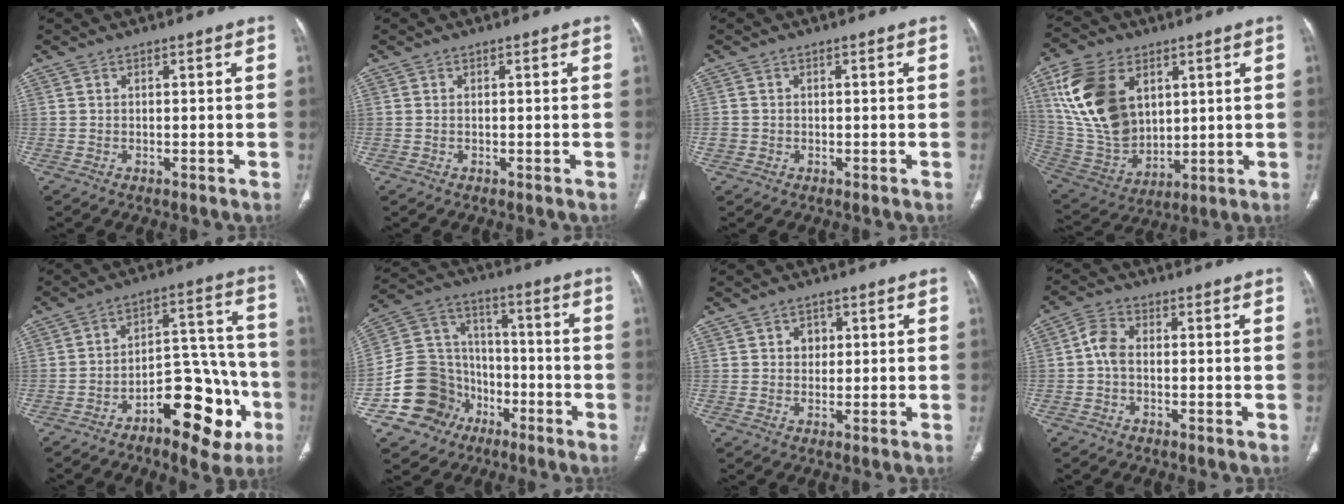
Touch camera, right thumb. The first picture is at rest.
{"total": 0.0}
{"total": 1.8, "force": [-0.3, 1.7, 0.5], "torque": [-0.005, 0.006, -0.003]}
{"total": 19.6, "force": [6.4, 13.0, 13.2], "torque": [-0.241, -0.020, 0.140]}
{"total": 17.4, "force": [-8.0, 8.1, 13.1], "torque": [-0.144, 0.070, -0.113]}
{"total": 15.7, "force": [-6.7, 13.5, 4.3], "torque": [-0.045, 0.085, -0.108]}
{"total": 2.9, "force": [0.9, 2.4, 1.3], "torque": [-0.003, -0.002, 0.013]}
{"total": 3.9, "force": [-0.4, 2.6, 3.0], "torque": [-0.058, 0.012, -0.016]}